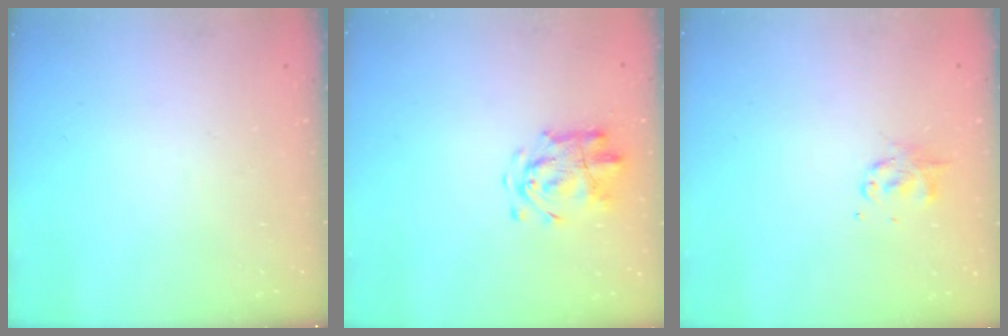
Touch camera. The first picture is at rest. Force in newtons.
{"total": 4.6, "press": 4.5, "slide": 1.1}
{"total": 2.5, "press": 2.5, "slide": 0.6}